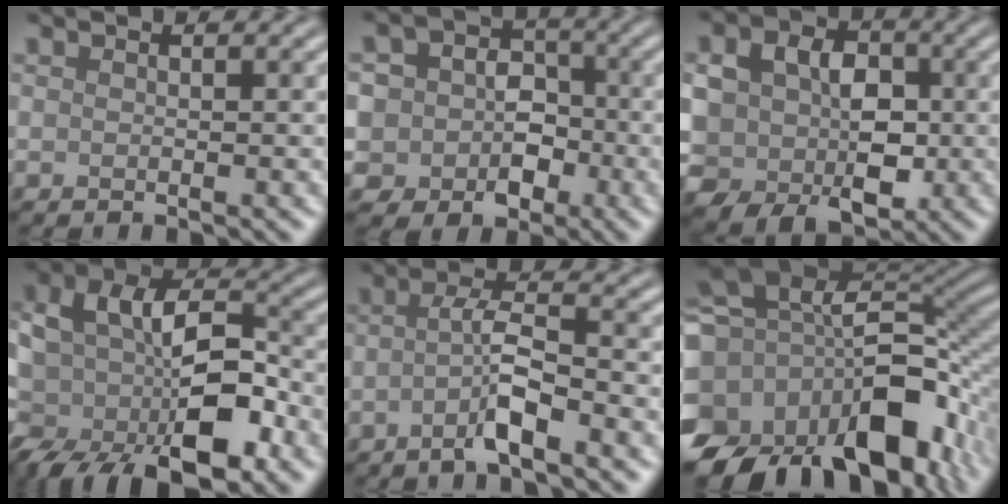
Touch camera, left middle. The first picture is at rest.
{"total": 7.8, "force": [-1.0, 7.1, 3.1], "torque": [-0.047, 0.023, -0.050]}
{"total": 8.3, "force": [-0.6, 6.7, 4.9], "torque": [-0.082, 0.003, -0.016]}
{"total": 13.3, "force": [-4.7, 7.8, 9.8], "torque": [-0.172, -0.015, -0.076]}
{"total": 3.7, "force": [-1.6, 0.5, 3.3], "torque": [-0.062, 0.014, -0.041]}
{"total": 18.5, "force": [-7.1, 11.8, 12.4], "torque": [-0.252, -0.019, -0.105]}